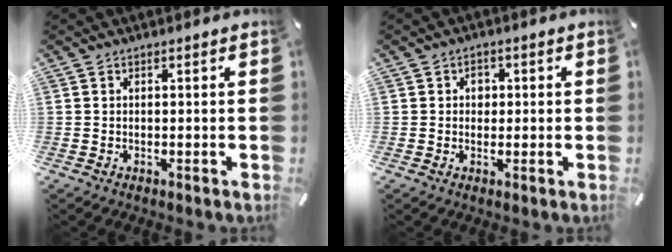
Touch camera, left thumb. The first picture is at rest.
{"total": 2.5, "force": [0.0, 2.1, 1.2], "torque": [-0.002, -0.002, -0.010]}